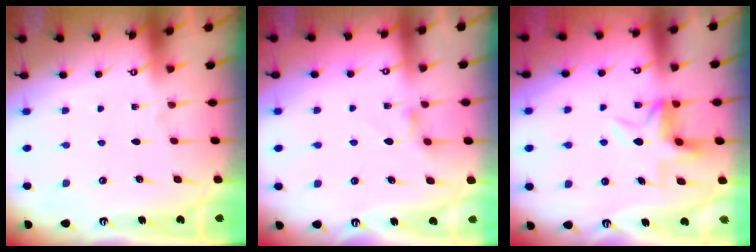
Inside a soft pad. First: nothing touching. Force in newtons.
{"total": 3.7, "press": 3.7, "slide": 0.6}
{"total": 6.3, "press": 6.1, "slide": 1.5}